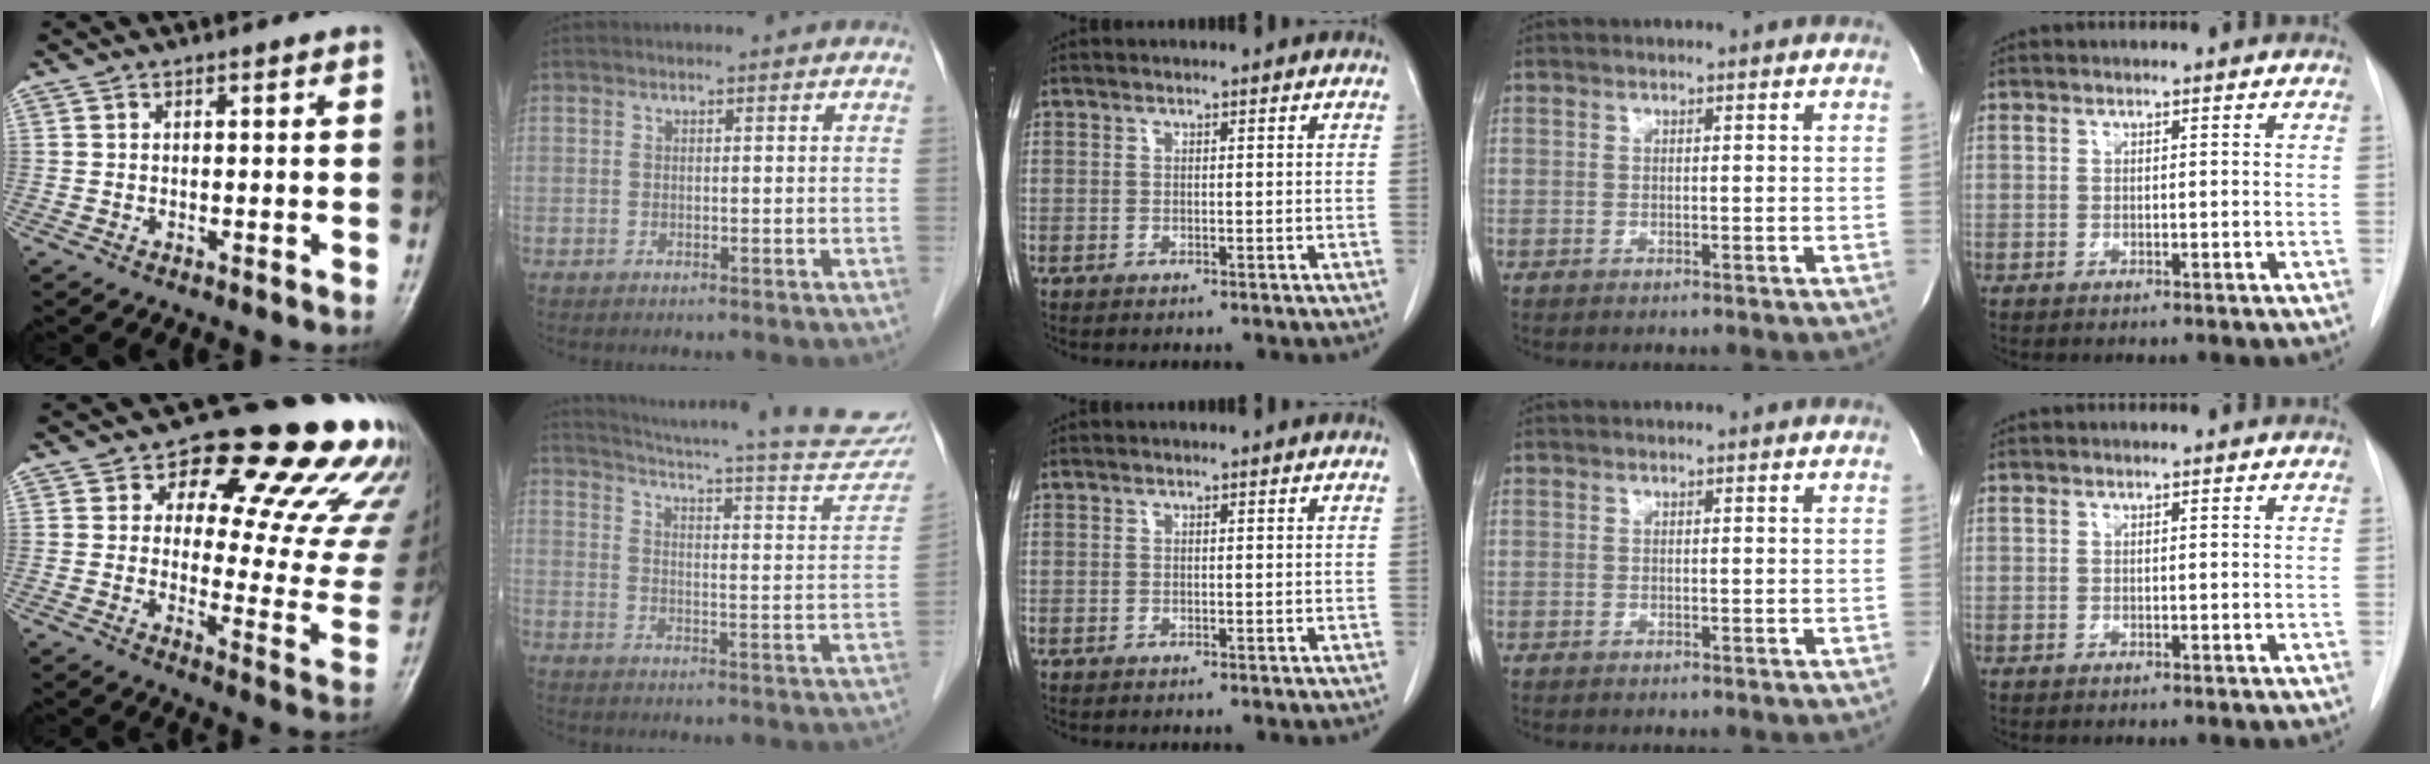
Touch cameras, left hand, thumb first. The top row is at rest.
{"thumb": {"total": 21.9, "force": [14.0, 9.5, 13.8], "torque": [-0.114, -0.074, 0.167]}, "index": {"total": 25.8, "force": [23.6, 1.8, 10.4], "torque": [-0.154, -0.081, 0.283]}}